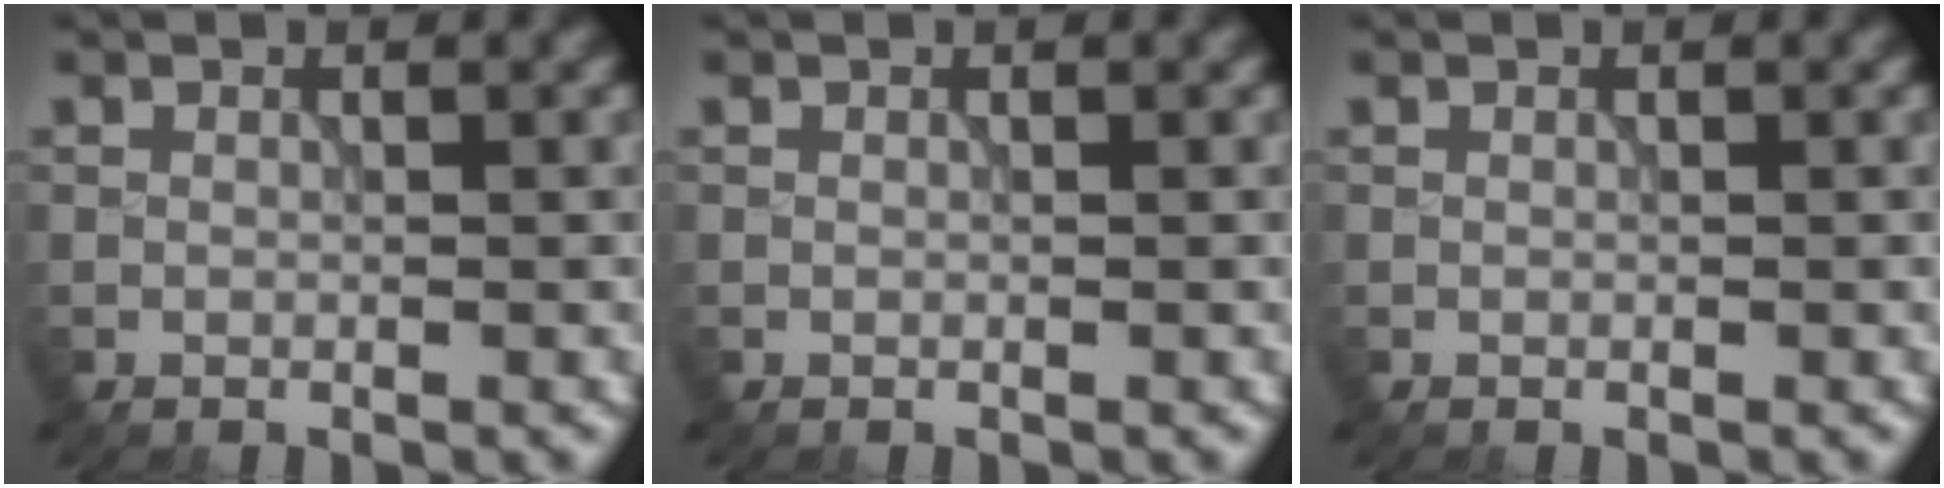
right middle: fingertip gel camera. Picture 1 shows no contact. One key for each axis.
{"total": 0.0}
{"total": 0.0}